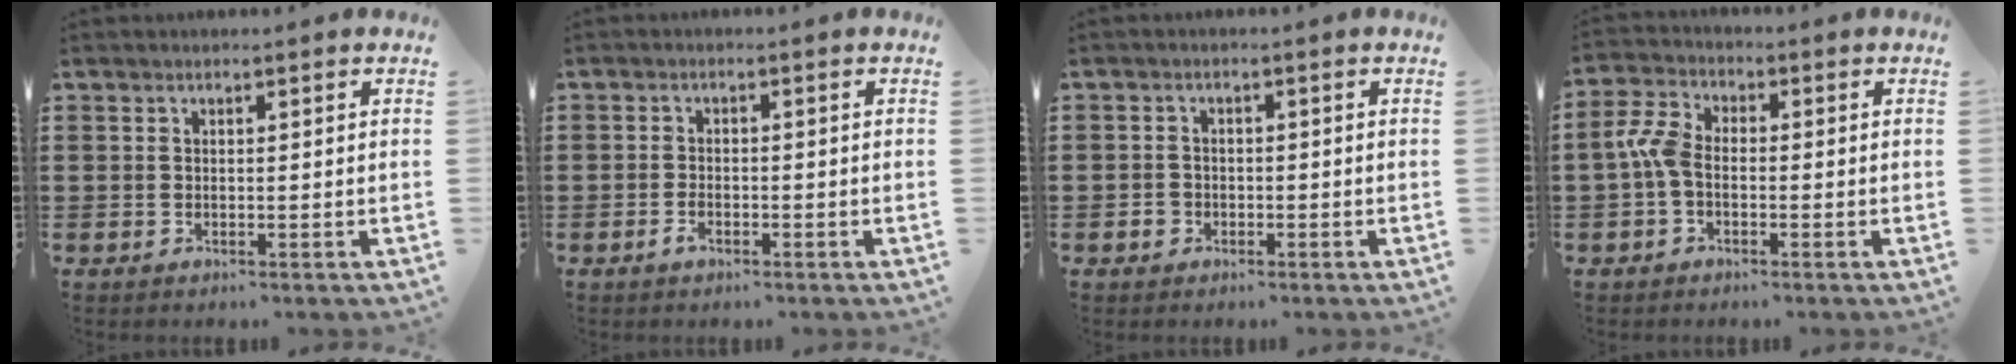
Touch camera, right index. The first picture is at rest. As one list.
[{"total": 1.6, "force": [-1.1, 0.7, 1.0], "torque": [-0.021, -0.001, -0.020]}, {"total": 1.6, "force": [-0.8, 1.3, 0.4], "torque": [-0.013, -0.002, -0.018]}, {"total": 5.0, "force": [-1.1, 3.0, 3.9], "torque": [-0.109, -0.004, -0.030]}]